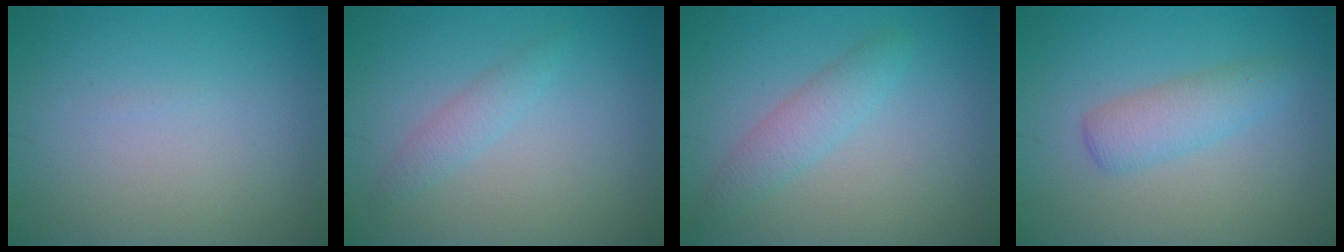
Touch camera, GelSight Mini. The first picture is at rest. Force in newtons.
{"total": 1.5, "press": 1.5, "slide": 0.1}
{"total": 2.3, "press": 2.3, "slide": 0.1}
{"total": 2.8, "press": 2.8, "slide": 0.0}